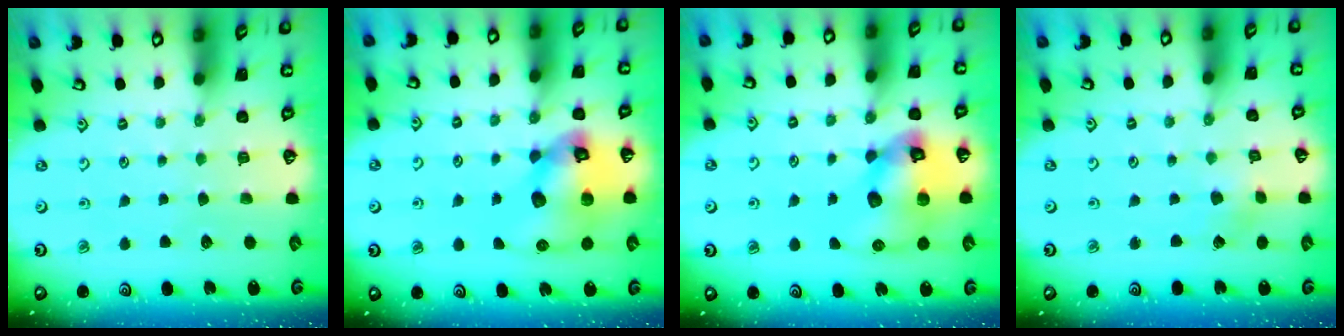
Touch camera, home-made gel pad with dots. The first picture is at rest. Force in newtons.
{"total": 16.0, "press": 15.9, "slide": 2.1}
{"total": 16.0, "press": 15.9, "slide": 2.1}
{"total": 1.5, "press": 1.5, "slide": 0.2}